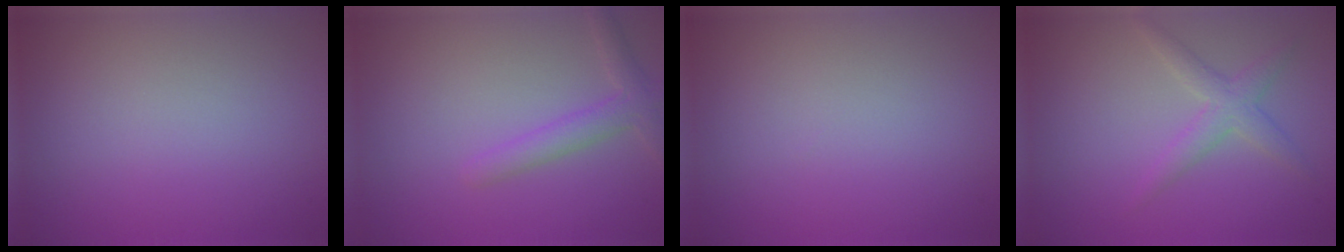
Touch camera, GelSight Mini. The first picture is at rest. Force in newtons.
{"total": 2.3, "press": 2.3, "slide": 0.1}
{"total": 0.0}
{"total": 2.3, "press": 2.3, "slide": 0.0}